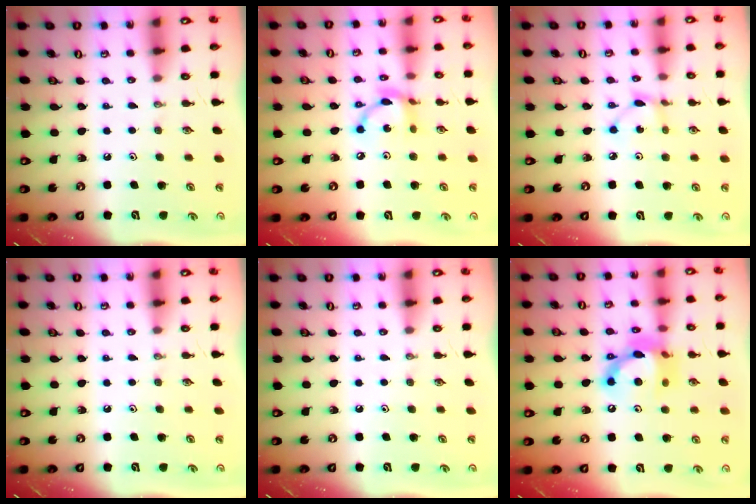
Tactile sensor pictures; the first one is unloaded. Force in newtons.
{"total": 9.9, "press": 9.9, "slide": 0.6}
{"total": 2.2, "press": 2.2, "slide": 0.2}
{"total": 0.0}
{"total": 0.0}
{"total": 14.0, "press": 13.9, "slide": 1.1}